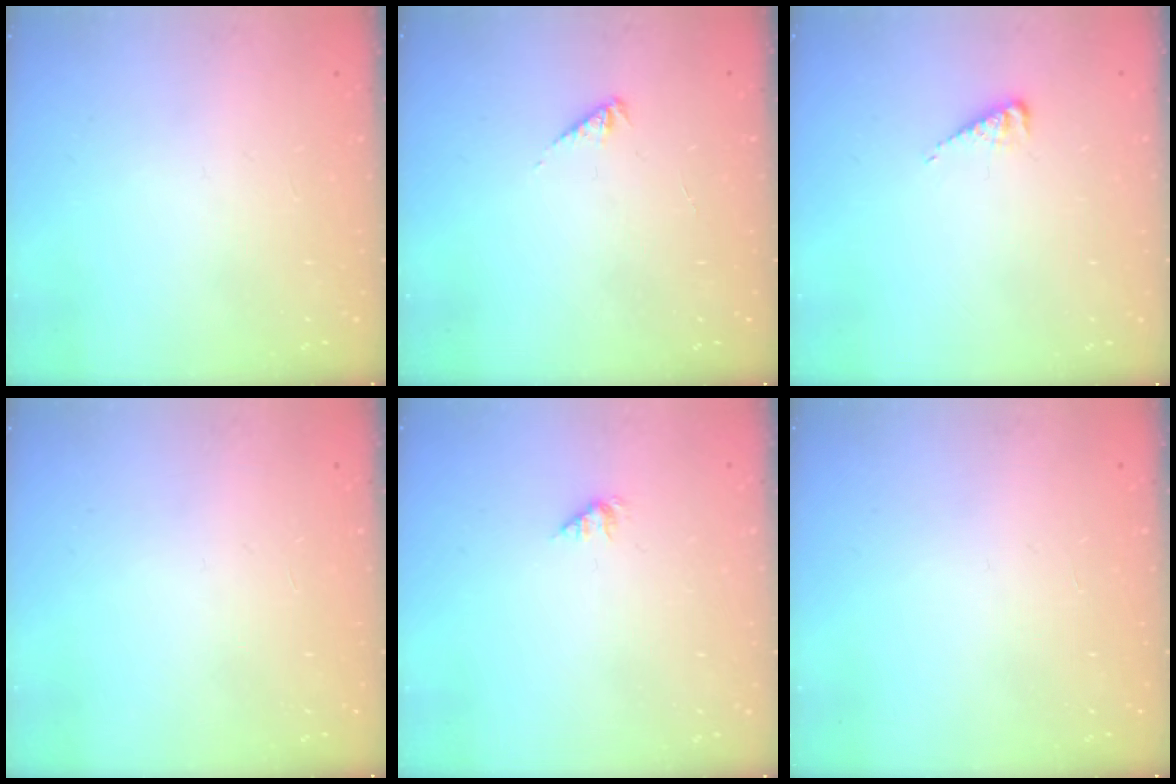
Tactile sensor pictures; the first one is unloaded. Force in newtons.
{"total": 2.0, "press": 1.9, "slide": 0.5}
{"total": 3.7, "press": 3.6, "slide": 0.5}
{"total": 0.0}
{"total": 1.2, "press": 1.2, "slide": 0.2}
{"total": 0.0}